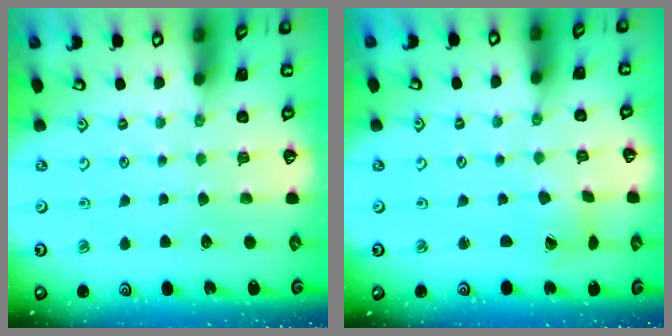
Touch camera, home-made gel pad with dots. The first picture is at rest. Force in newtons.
{"total": 1.5, "press": 1.5, "slide": 0.2}